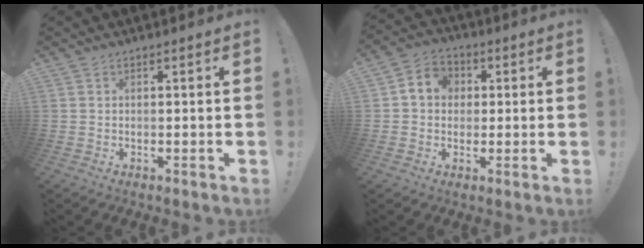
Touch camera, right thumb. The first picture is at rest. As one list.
[{"total": 7.1, "force": [1.1, 6.3, 3.0], "torque": [-0.048, 0.011, 0.024]}]